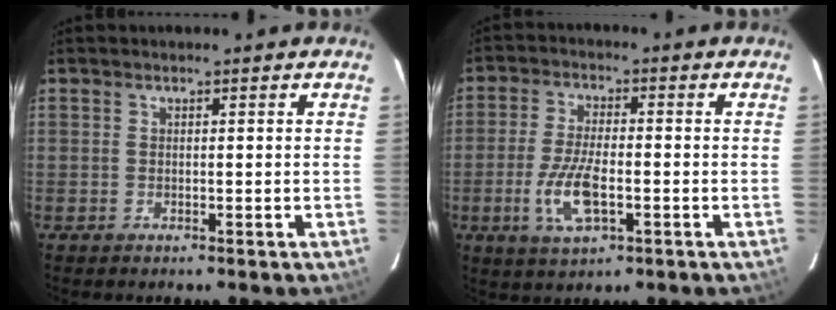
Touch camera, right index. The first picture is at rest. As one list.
[{"total": 9.1, "force": [-2.8, 3.4, 7.9], "torque": [-0.168, -0.007, -0.052]}]